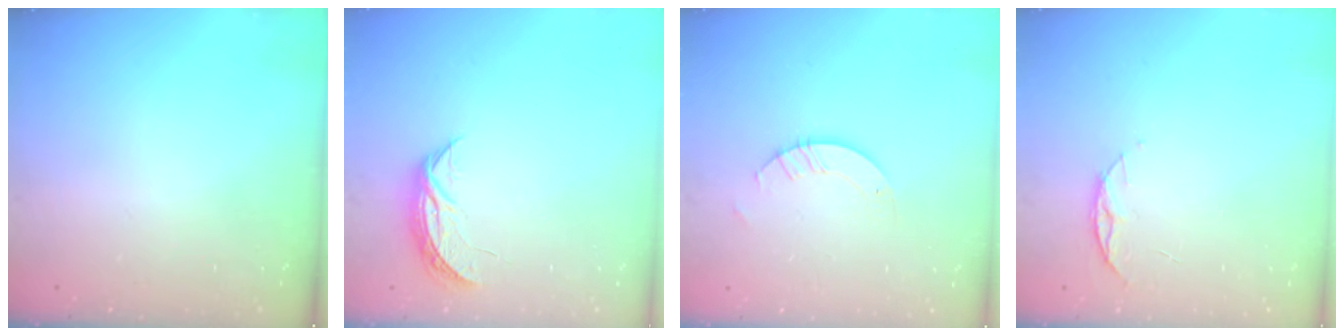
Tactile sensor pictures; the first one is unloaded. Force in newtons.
{"total": 5.8, "press": 5.8, "slide": 0.6}
{"total": 2.6, "press": 2.6, "slide": 0.2}
{"total": 5.5, "press": 5.5, "slide": 0.6}